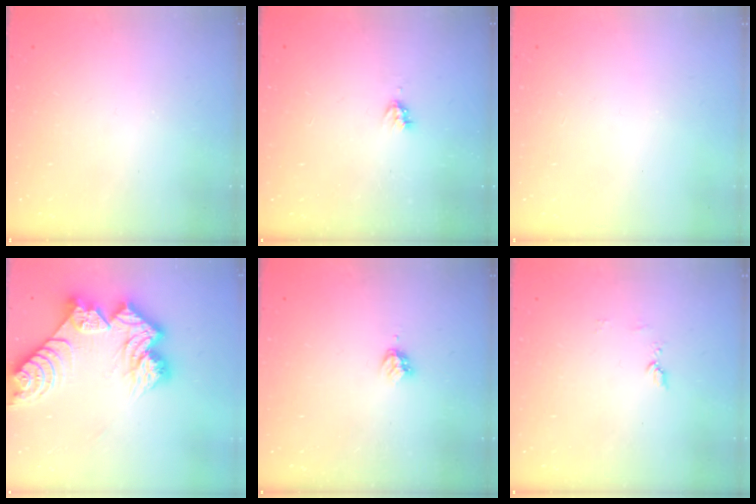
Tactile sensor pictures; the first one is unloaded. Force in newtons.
{"total": 2.6, "press": 2.6, "slide": 0.4}
{"total": 0.0}
{"total": 19.0, "press": 18.9, "slide": 1.9}
{"total": 3.2, "press": 3.1, "slide": 0.5}
{"total": 5.1, "press": 5.0, "slide": 0.6}